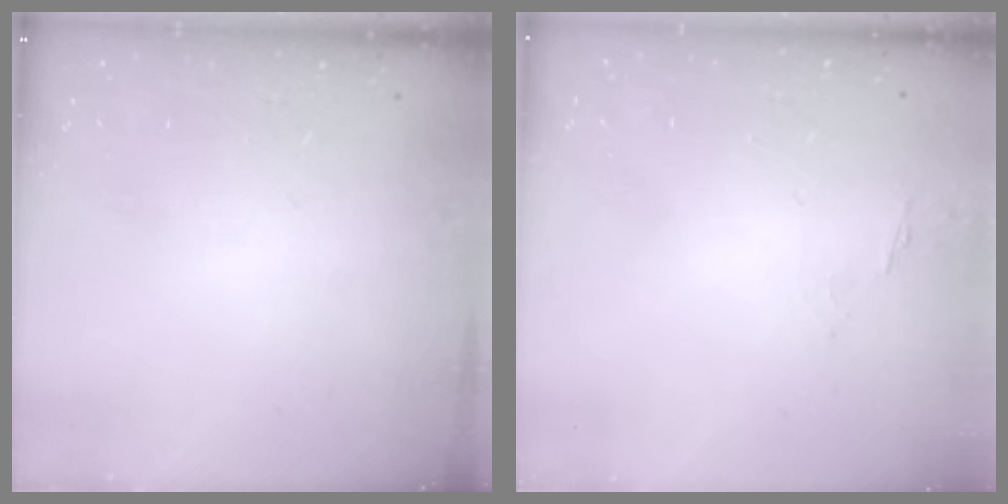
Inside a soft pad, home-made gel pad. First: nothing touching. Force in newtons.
{"total": 0.8, "press": 0.6, "slide": 0.4}